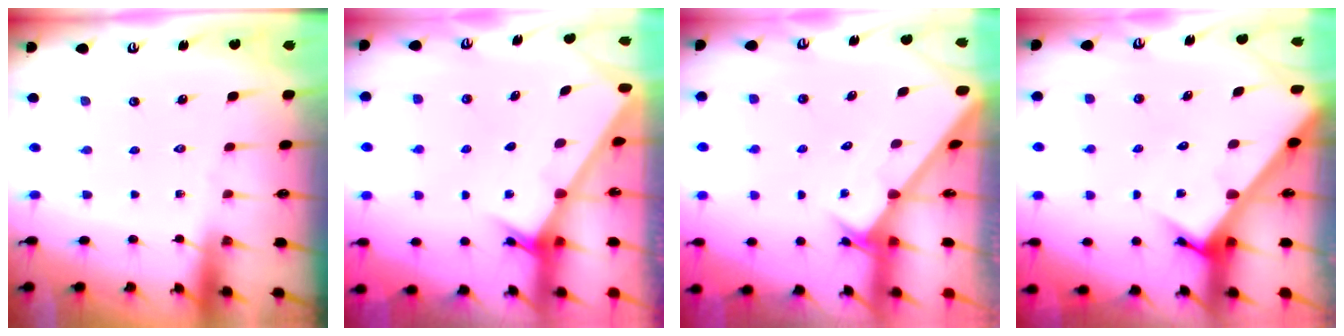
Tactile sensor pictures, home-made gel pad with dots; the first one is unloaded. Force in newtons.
{"total": 2.4, "press": 2.4, "slide": 0.2}
{"total": 2.6, "press": 2.6, "slide": 0.2}
{"total": 5.6, "press": 5.6, "slide": 0.4}